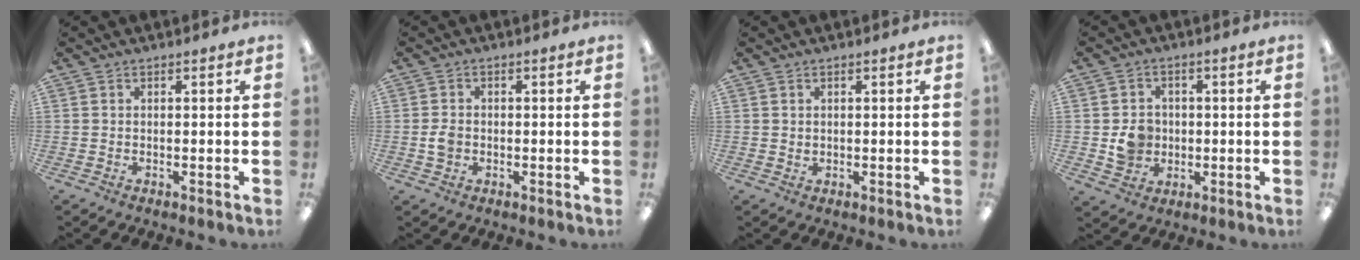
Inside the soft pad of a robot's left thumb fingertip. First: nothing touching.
{"total": 2.8, "force": [-0.5, 2.2, 1.7], "torque": [-0.030, 0.005, -0.008]}
{"total": 0.7, "force": [0.4, 0.6, 0.1], "torque": [-0.004, 0.002, 0.009]}
{"total": 6.2, "force": [-0.4, 5.7, 2.6], "torque": [-0.030, 0.007, -0.003]}